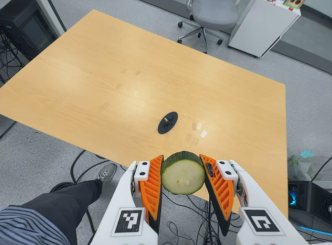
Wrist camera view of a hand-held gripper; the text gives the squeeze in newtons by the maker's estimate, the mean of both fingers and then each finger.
{"total": 10.4, "left": 9.9, "right": 10.9}